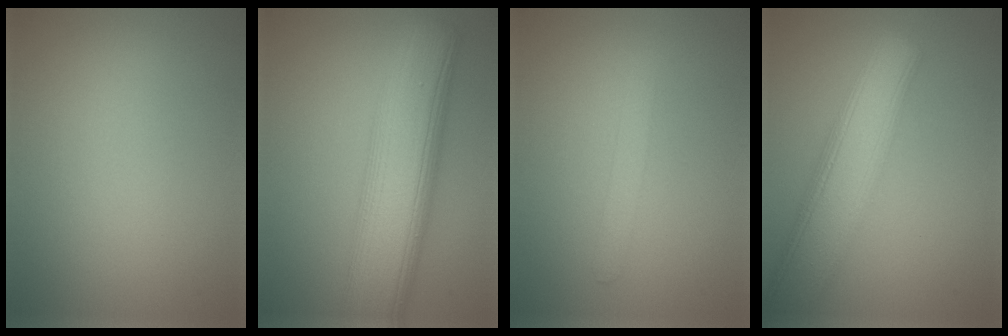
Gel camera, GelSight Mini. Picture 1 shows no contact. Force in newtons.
{"total": 10.4, "press": 10.4, "slide": 0.2}
{"total": 1.2, "press": 1.2, "slide": 0.1}
{"total": 8.0, "press": 8.0, "slide": 0.4}